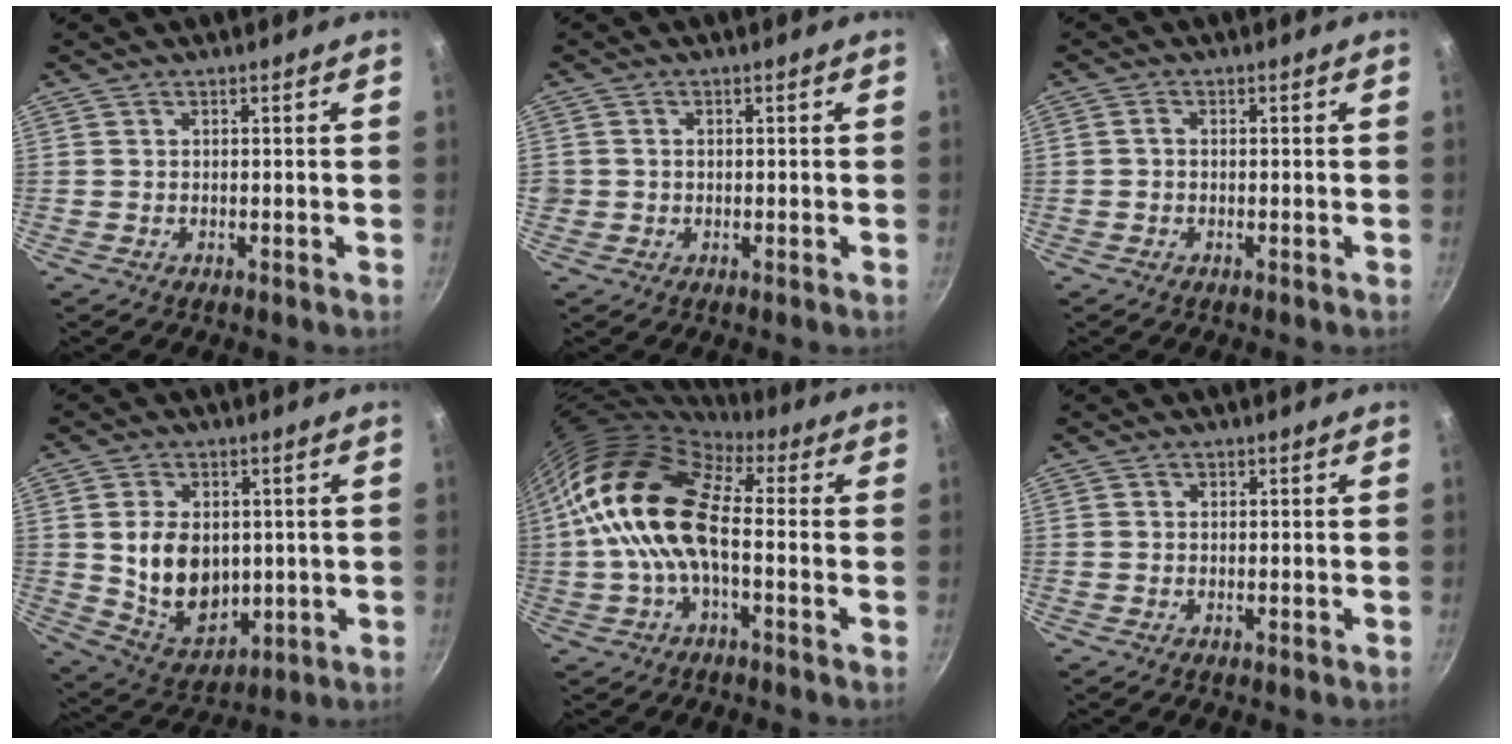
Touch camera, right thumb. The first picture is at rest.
{"total": 1.7, "force": [0.0, 1.7, 0.5], "torque": [-0.002, 0.007, 0.000]}
{"total": 1.1, "force": [-0.2, 0.9, 0.7], "torque": [-0.012, 0.008, -0.004]}
{"total": 13.3, "force": [1.0, 9.7, 9.1], "torque": [-0.126, -0.022, 0.038]}
{"total": 16.3, "force": [-0.1, 8.5, 14.0], "torque": [-0.239, 0.028, -0.017]}
{"total": 0.6, "force": [0.1, 0.5, 0.1], "torque": [0.001, 0.003, 0.001]}